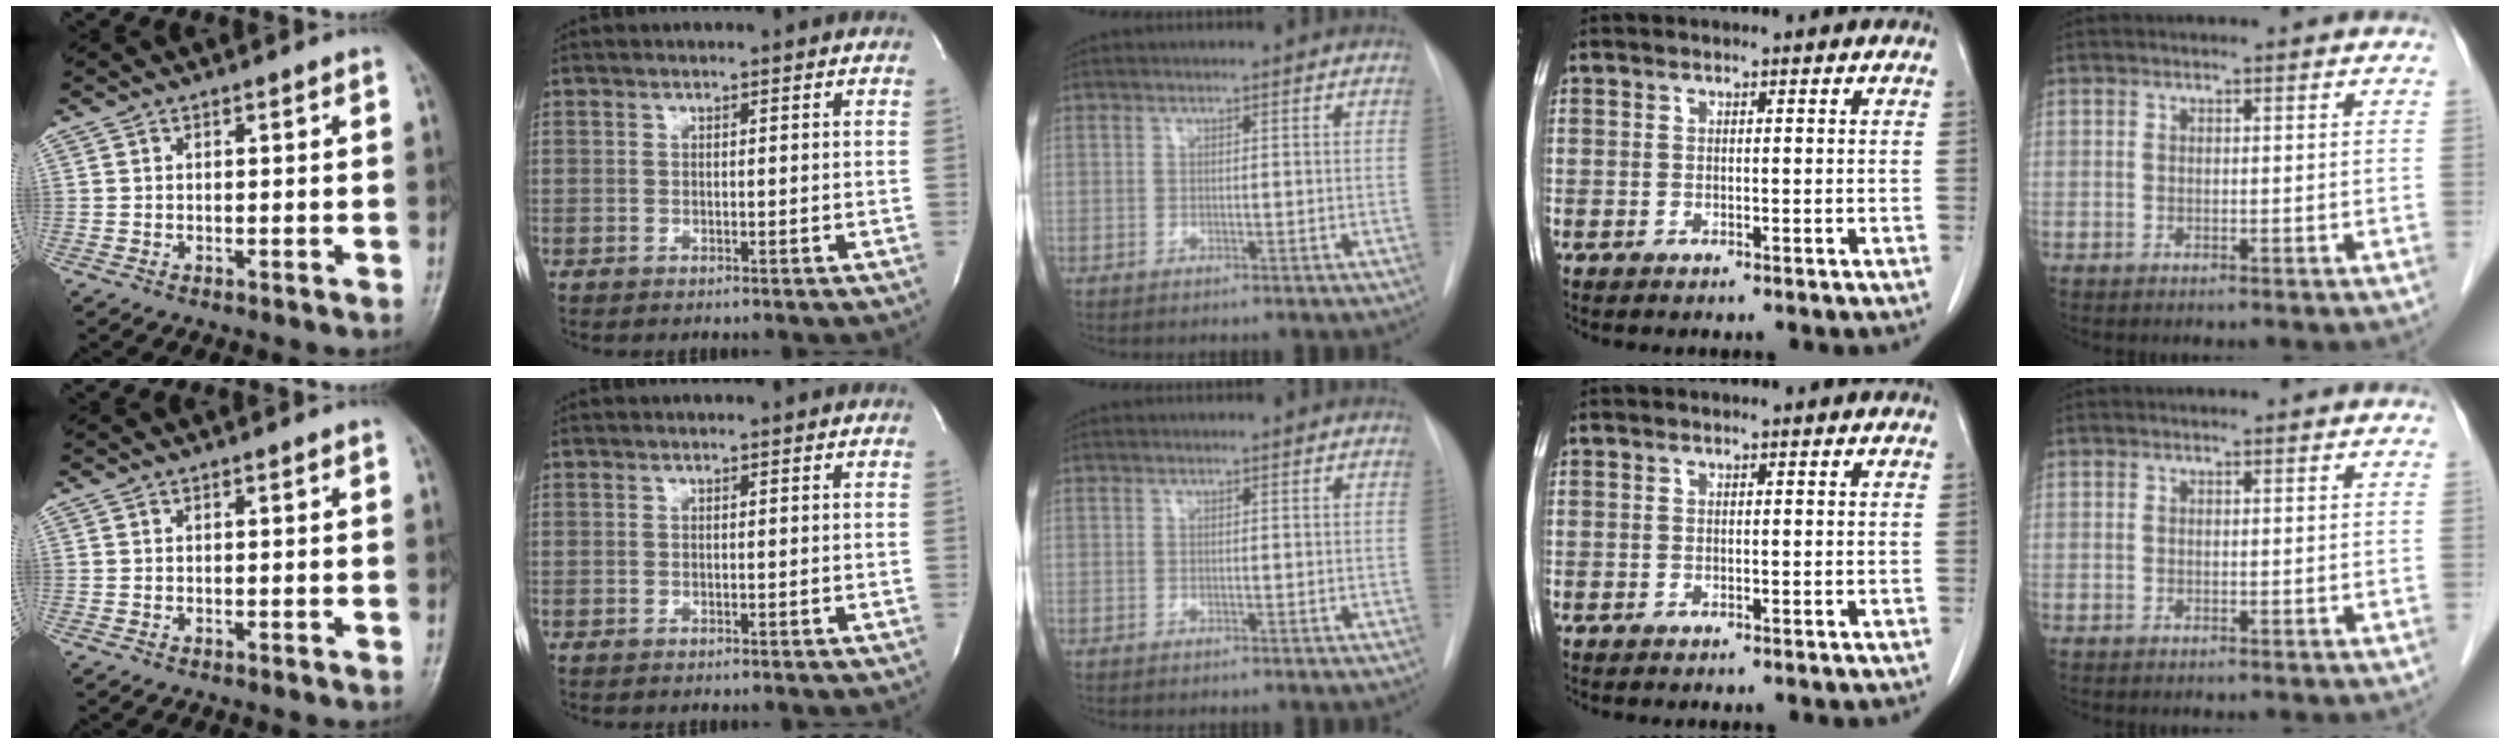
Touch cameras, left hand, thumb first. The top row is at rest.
{}